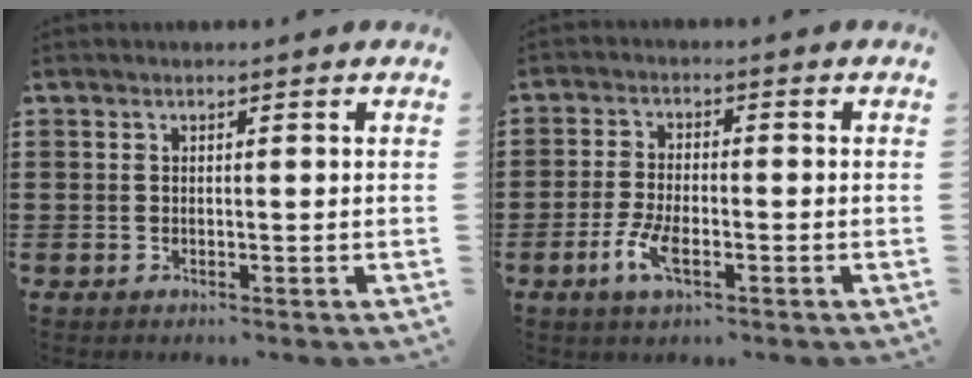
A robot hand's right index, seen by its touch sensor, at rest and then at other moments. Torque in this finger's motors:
{"motor_torque": [2.14, 0.00, 0.13, 0.05]}